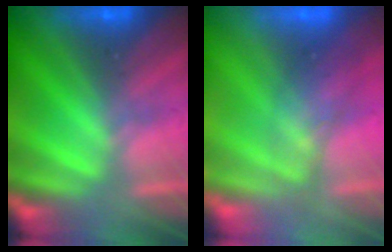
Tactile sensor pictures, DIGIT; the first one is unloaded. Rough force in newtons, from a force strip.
{"total": 2.6}